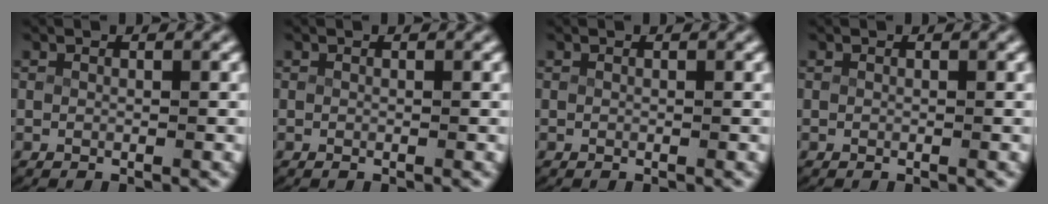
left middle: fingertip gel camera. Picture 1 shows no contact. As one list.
[{"total": 0.0}, {"total": 0.0}, {"total": 0.0}]